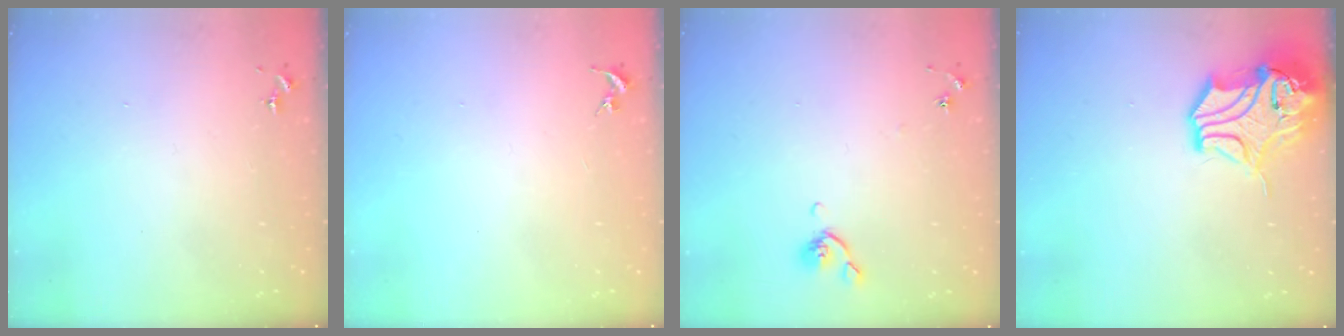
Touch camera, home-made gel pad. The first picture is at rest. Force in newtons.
{"total": 0.0}
{"total": 5.3, "press": 5.1, "slide": 1.1}
{"total": 13.5, "press": 13.4, "slide": 2.0}